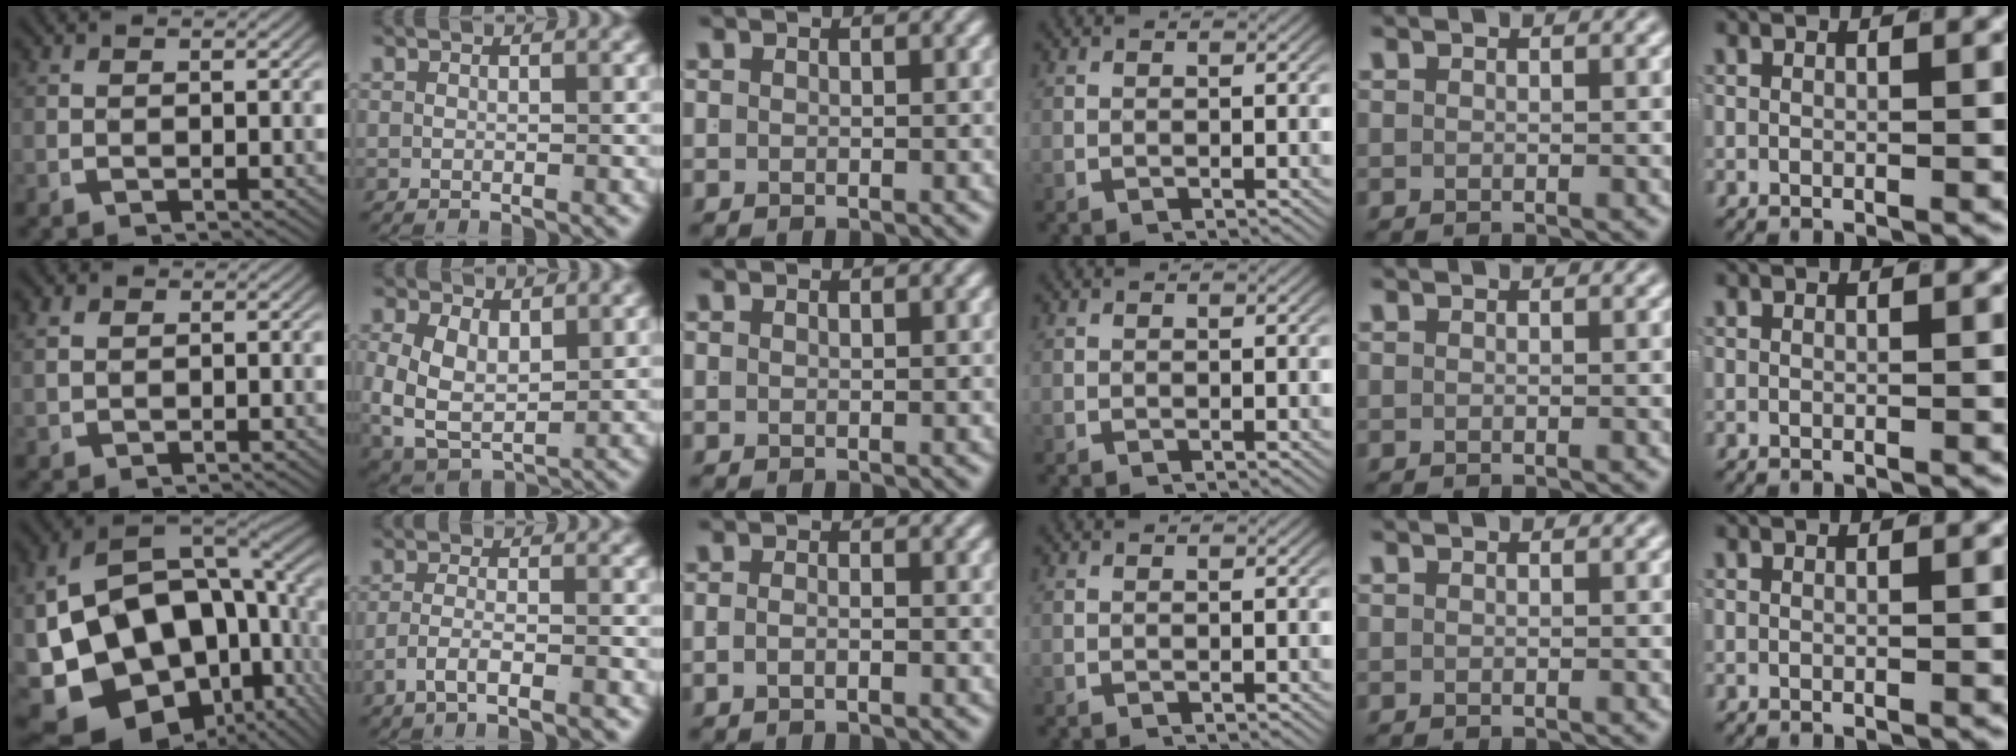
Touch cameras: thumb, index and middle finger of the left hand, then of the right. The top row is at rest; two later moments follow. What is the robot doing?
{"motion": "lift_and_place", "object": "shorts"}